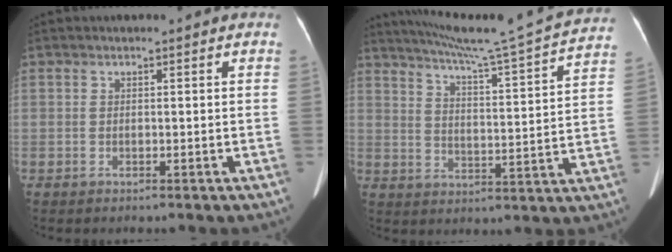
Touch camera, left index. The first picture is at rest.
{"total": 19.9, "force": [18.4, -1.5, 7.5], "torque": [-0.131, -0.050, 0.240]}